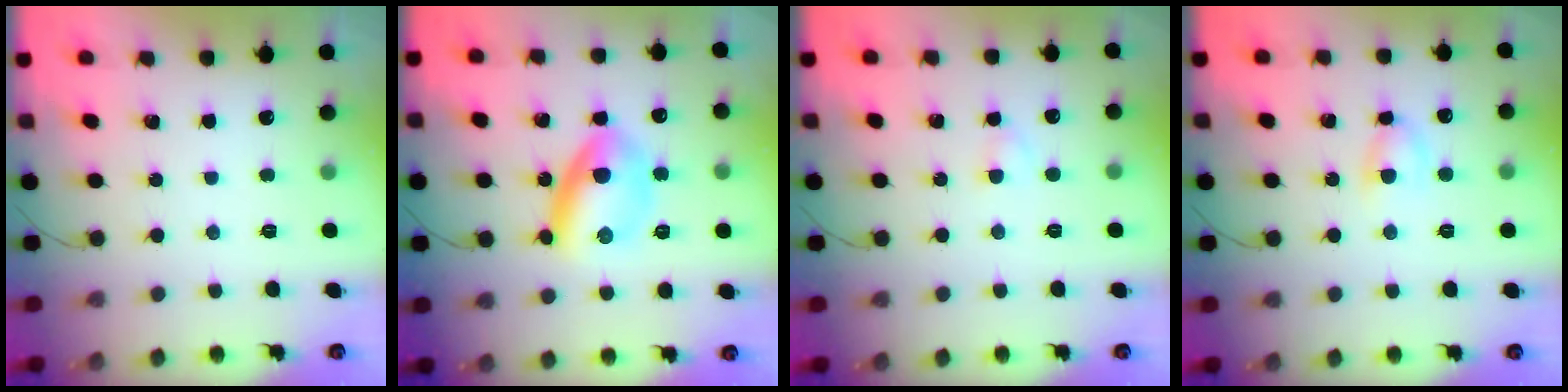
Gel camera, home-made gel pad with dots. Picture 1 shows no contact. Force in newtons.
{"total": 9.7, "press": 9.7, "slide": 0.5}
{"total": 1.9, "press": 1.7, "slide": 0.9}
{"total": 5.0, "press": 4.8, "slide": 1.5}